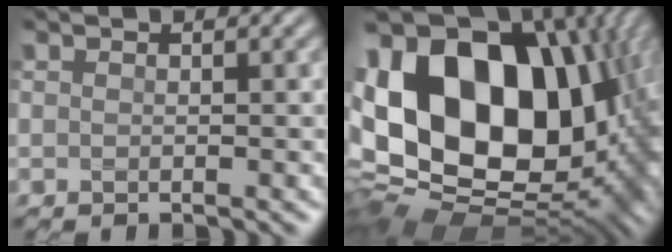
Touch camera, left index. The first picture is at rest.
{"total": 20.6, "force": [3.0, 13.5, 15.3], "torque": [-0.274, 0.001, 0.078]}